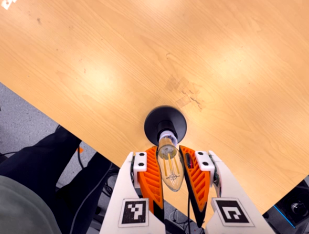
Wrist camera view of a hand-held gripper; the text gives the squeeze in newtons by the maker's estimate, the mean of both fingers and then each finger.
{"total": 22.8, "left": 25.1, "right": 20.6}